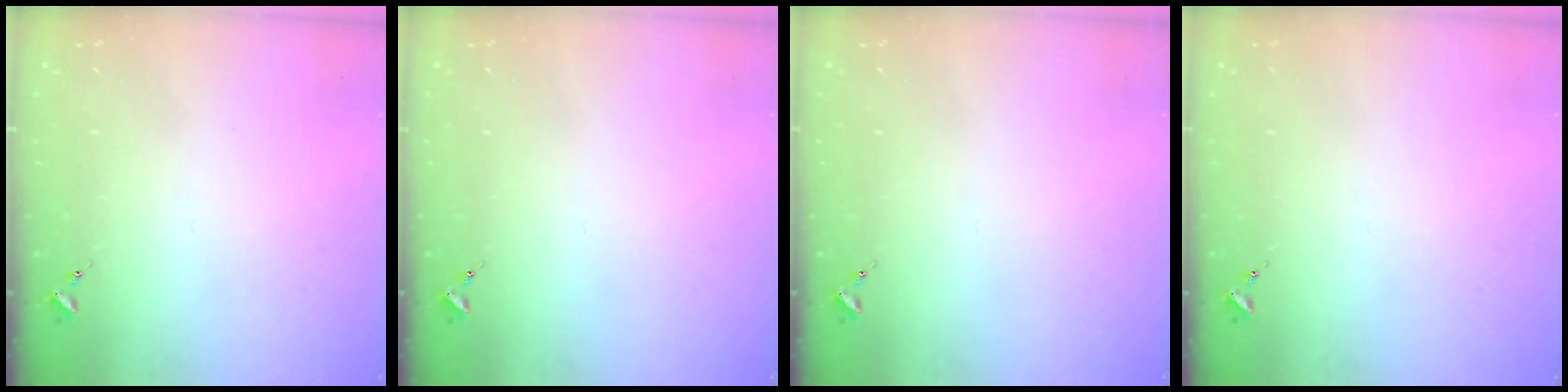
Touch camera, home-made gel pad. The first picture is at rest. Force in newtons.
{"total": 0.0}
{"total": 0.0}
{"total": 0.0}